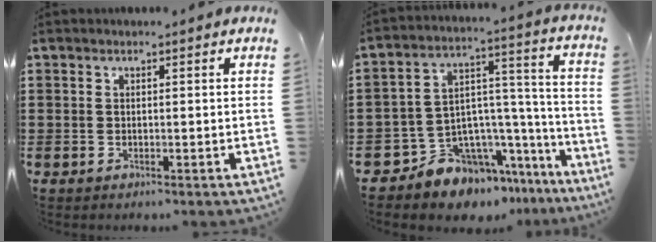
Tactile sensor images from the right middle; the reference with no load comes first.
{"total": 9.0, "force": [-7.4, 4.7, 1.8], "torque": [-0.053, -0.001, -0.140]}